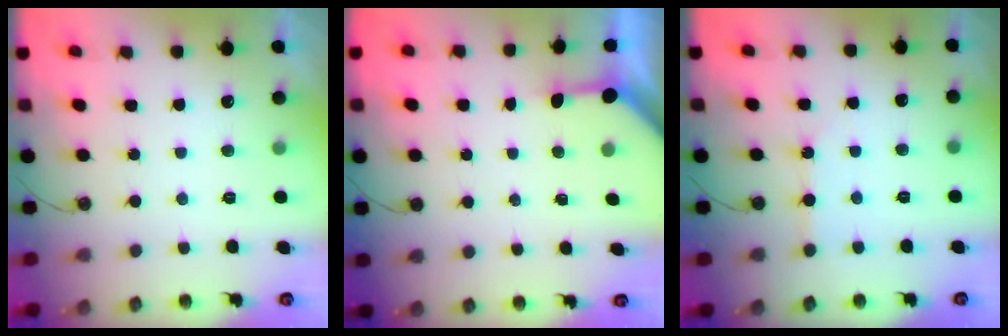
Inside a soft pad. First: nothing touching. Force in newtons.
{"total": 3.2, "press": 3.2, "slide": 0.3}
{"total": 3.5, "press": 3.5, "slide": 0.4}